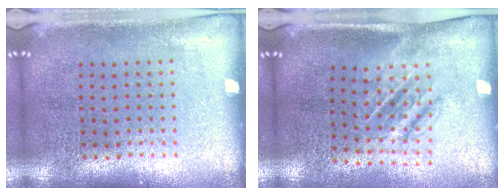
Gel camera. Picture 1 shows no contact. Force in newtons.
{"total": 1.7, "press": 1.3, "slide": 1.1}